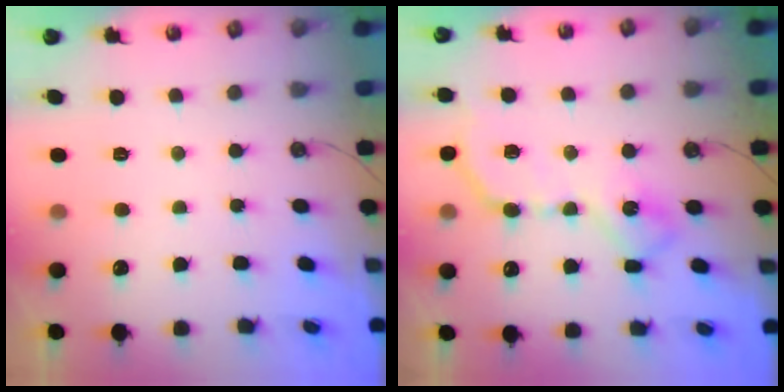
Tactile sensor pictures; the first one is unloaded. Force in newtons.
{"total": 13.1, "press": 13.1, "slide": 0.6}